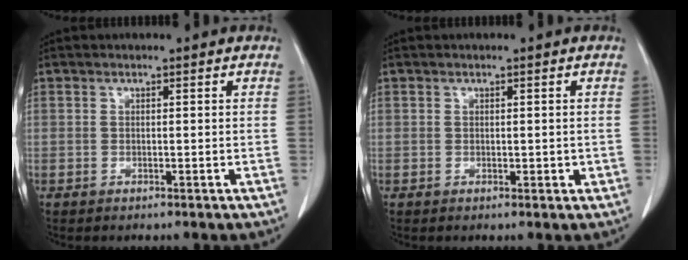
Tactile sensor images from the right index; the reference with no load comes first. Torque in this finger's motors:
{"motor_torque": [0.02, 0.15, -0.04, 0.01]}